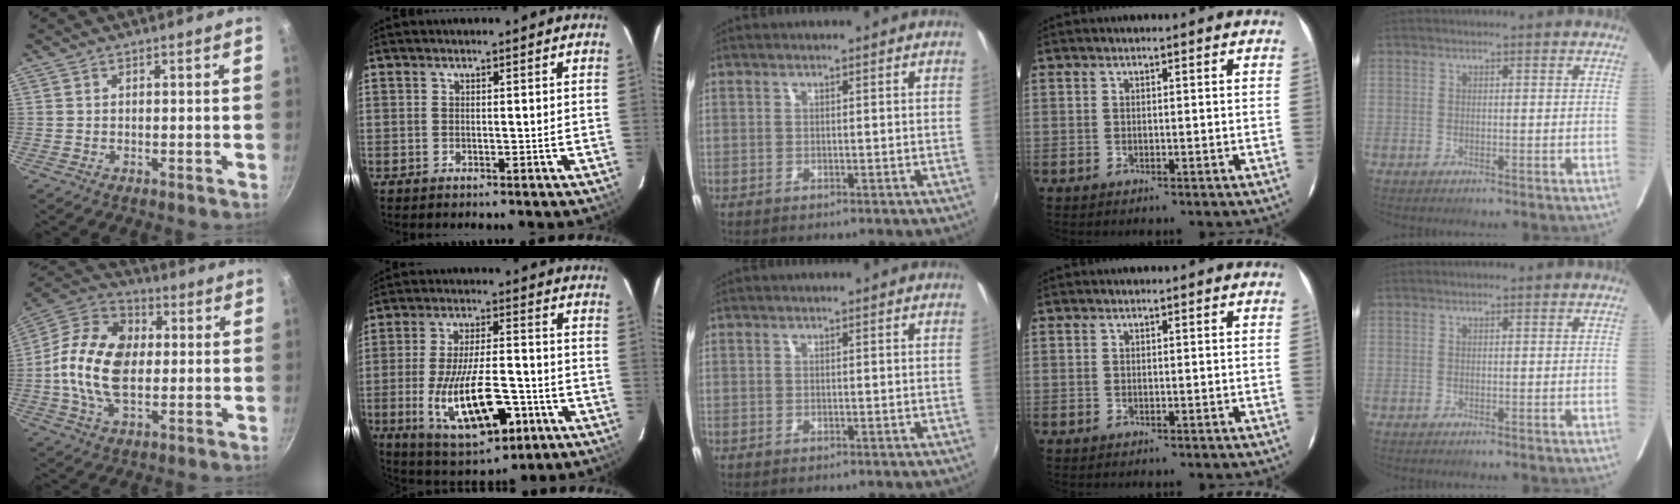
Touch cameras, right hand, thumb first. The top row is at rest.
{"thumb": {"total": 17.4, "force": [0.2, 11.4, 13.2], "torque": [-0.224, 0.021, -0.017]}, "index": {"total": 17.4, "force": [-6.2, 6.8, 14.8], "torque": [-0.291, -0.020, -0.082]}}